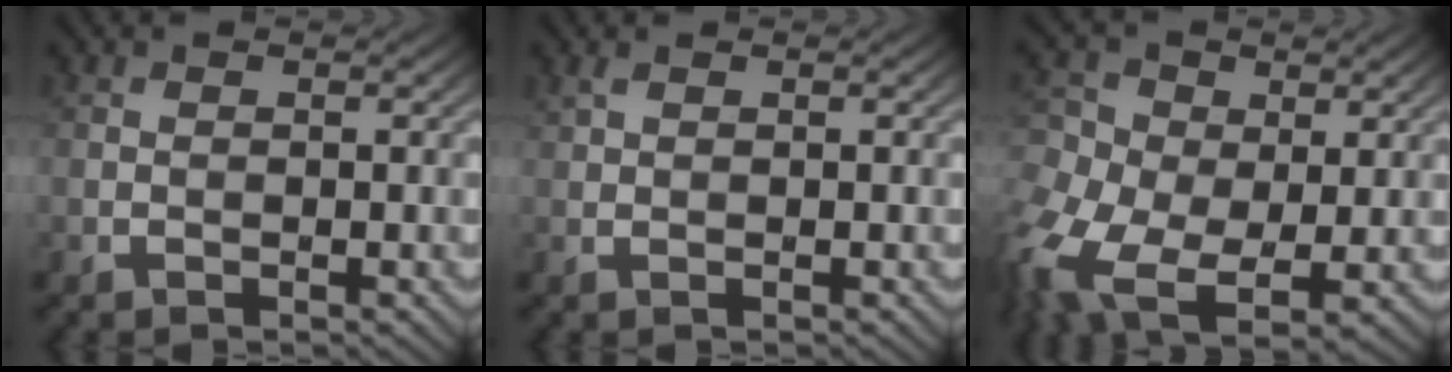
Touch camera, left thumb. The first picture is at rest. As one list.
[{"total": 0.9, "force": [0.7, 0.2, 0.6], "torque": [-0.017, 0.005, 0.014]}, {"total": 12.5, "force": [-4.0, 8.1, 8.7], "torque": [-0.246, -0.036, -0.075]}]